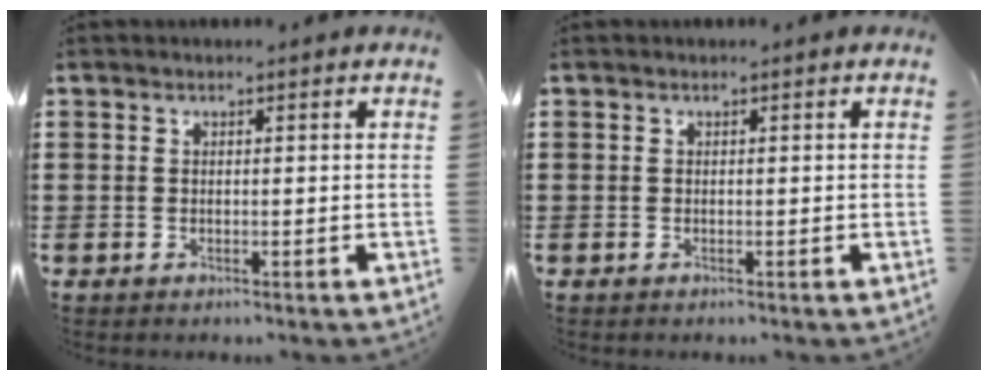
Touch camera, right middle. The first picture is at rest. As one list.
[{"total": 0.0}]